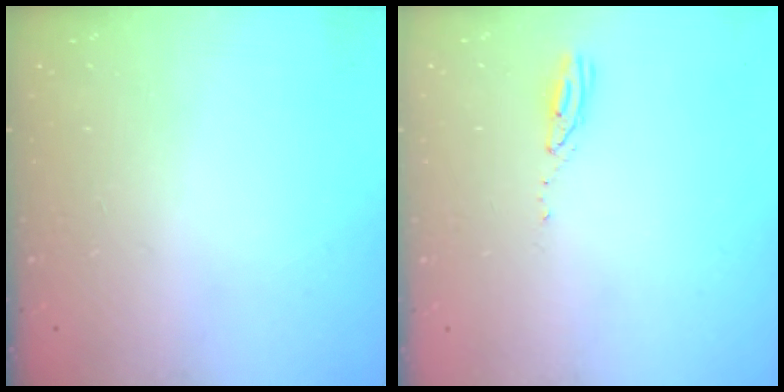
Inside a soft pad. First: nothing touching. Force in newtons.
{"total": 3.0, "press": 2.9, "slide": 0.3}